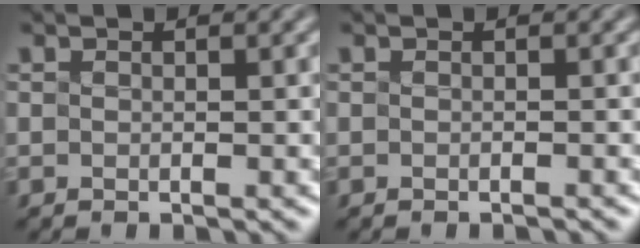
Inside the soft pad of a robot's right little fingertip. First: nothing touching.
{"total": 0.7, "force": [-0.6, 0.0, 0.2], "torque": [0.000, 0.001, -0.010]}